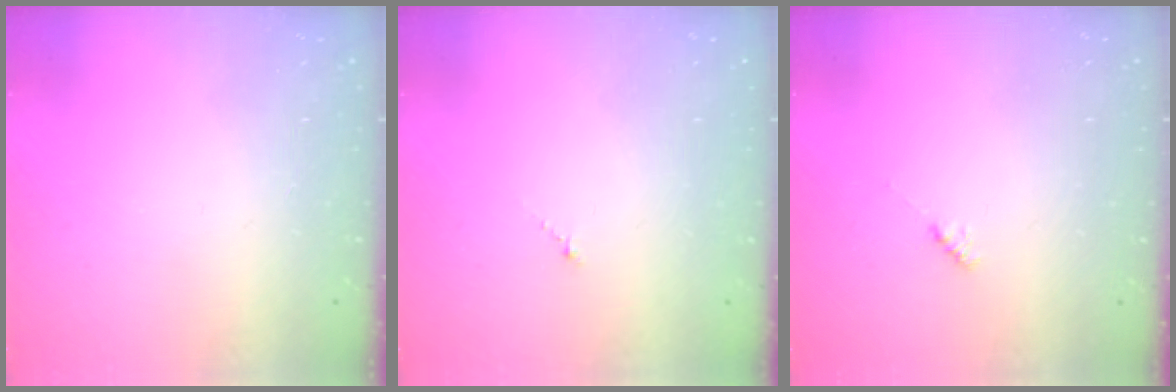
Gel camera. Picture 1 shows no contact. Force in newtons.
{"total": 0.0}
{"total": 2.1, "press": 2.0, "slide": 0.5}